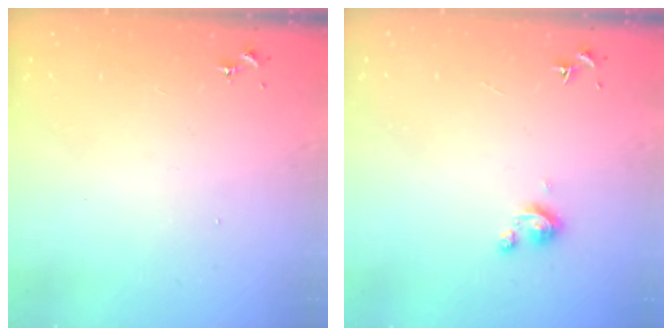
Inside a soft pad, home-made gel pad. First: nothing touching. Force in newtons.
{"total": 2.9, "press": 2.9, "slide": 0.3}